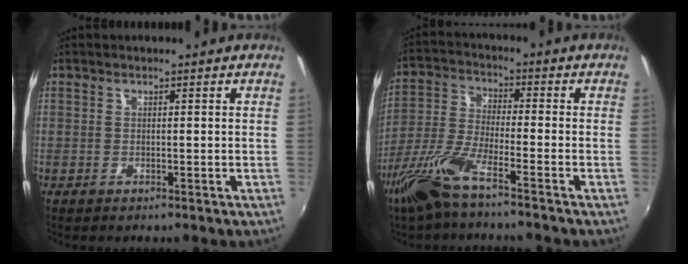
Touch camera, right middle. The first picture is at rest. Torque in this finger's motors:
{"motor_torque": [0.94, -1.15, 0.43, 0.12]}